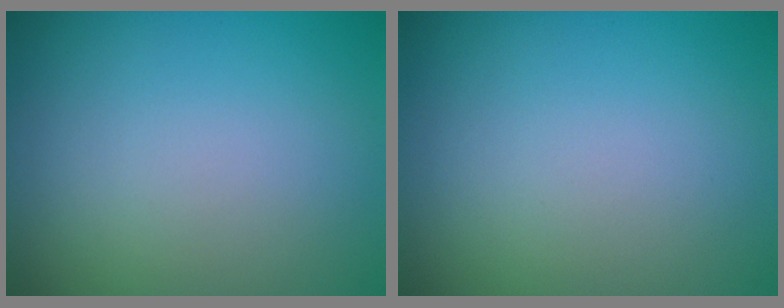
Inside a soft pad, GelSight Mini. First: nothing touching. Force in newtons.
{"total": 0.0}